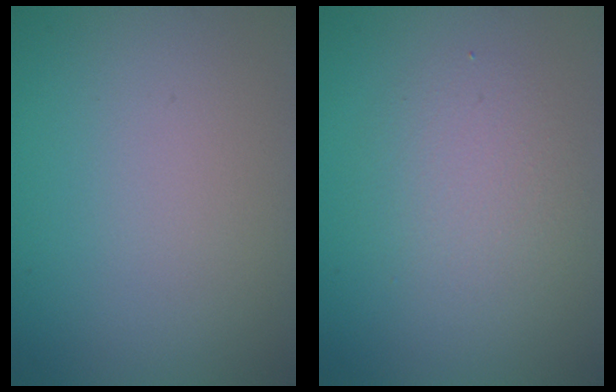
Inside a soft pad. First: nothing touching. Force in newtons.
{"total": 2.7, "press": 2.7, "slide": 0.2}